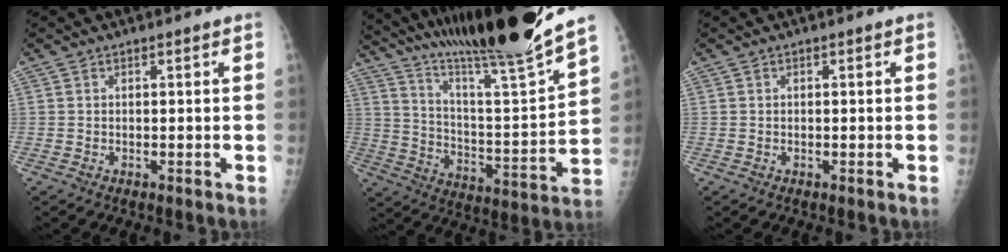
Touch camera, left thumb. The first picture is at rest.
{"total": 24.3, "force": [20.5, -0.6, 13.0], "torque": [-0.196, -0.119, 0.330]}
{"total": 0.0}